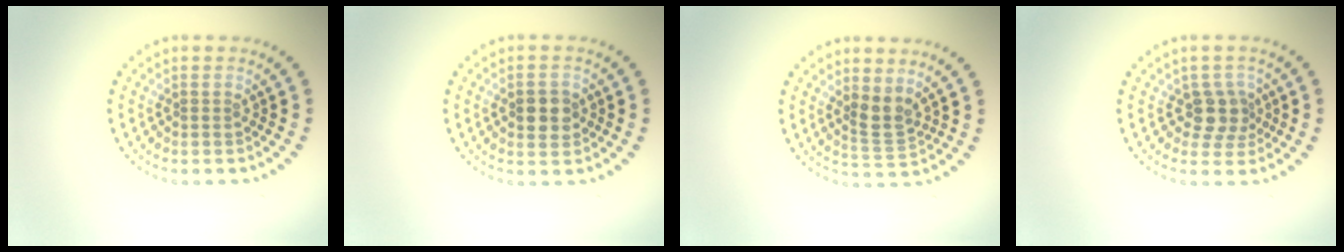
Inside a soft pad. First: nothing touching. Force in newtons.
{"total": 2.5, "press": 2.5, "slide": 0.1}
{"total": 2.4, "press": 2.0, "slide": 1.3}
{"total": 2.7, "press": 2.2, "slide": 1.5}